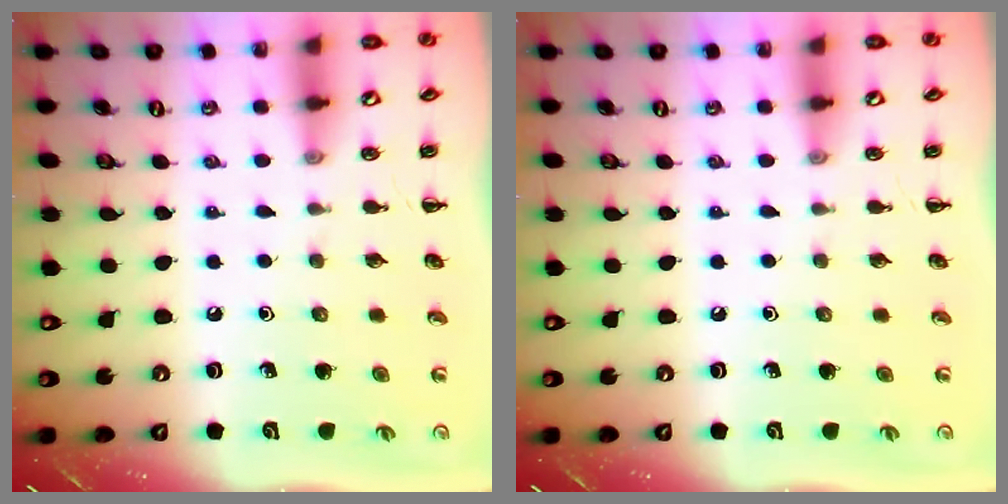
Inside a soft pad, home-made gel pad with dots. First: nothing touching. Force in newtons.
{"total": 0.0}